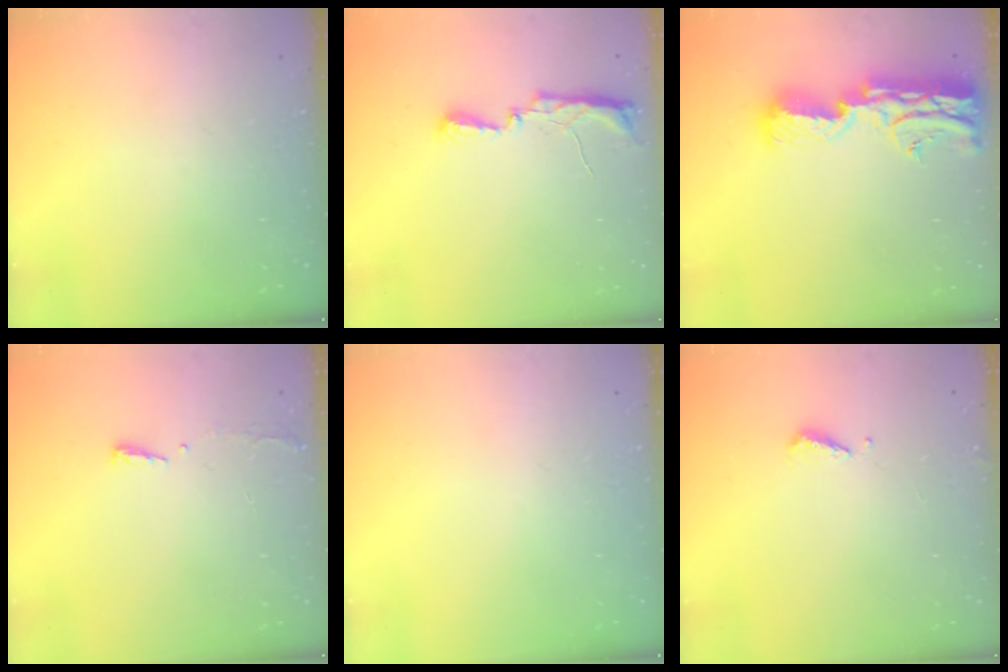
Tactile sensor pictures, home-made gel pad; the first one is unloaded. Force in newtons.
{"total": 6.4, "press": 6.3, "slide": 0.8}
{"total": 20.1, "press": 19.4, "slide": 5.5}
{"total": 3.2, "press": 3.2, "slide": 0.6}
{"total": 0.0}
{"total": 3.9, "press": 3.9, "slide": 0.4}